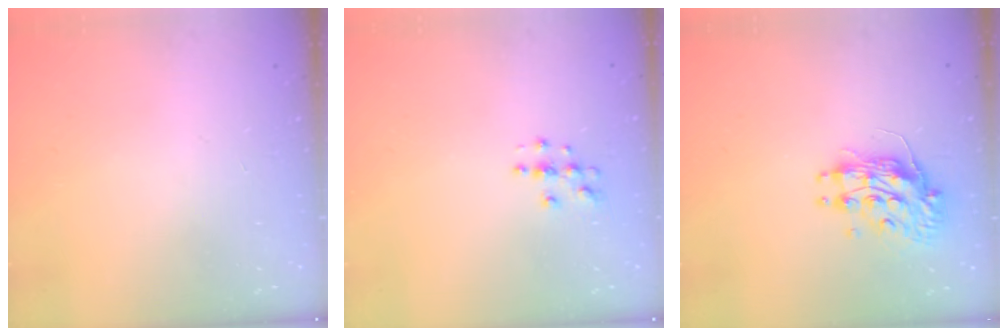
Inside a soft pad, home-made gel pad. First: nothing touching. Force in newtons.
{"total": 3.7, "press": 3.7, "slide": 0.2}
{"total": 10.6, "press": 10.6, "slide": 0.7}